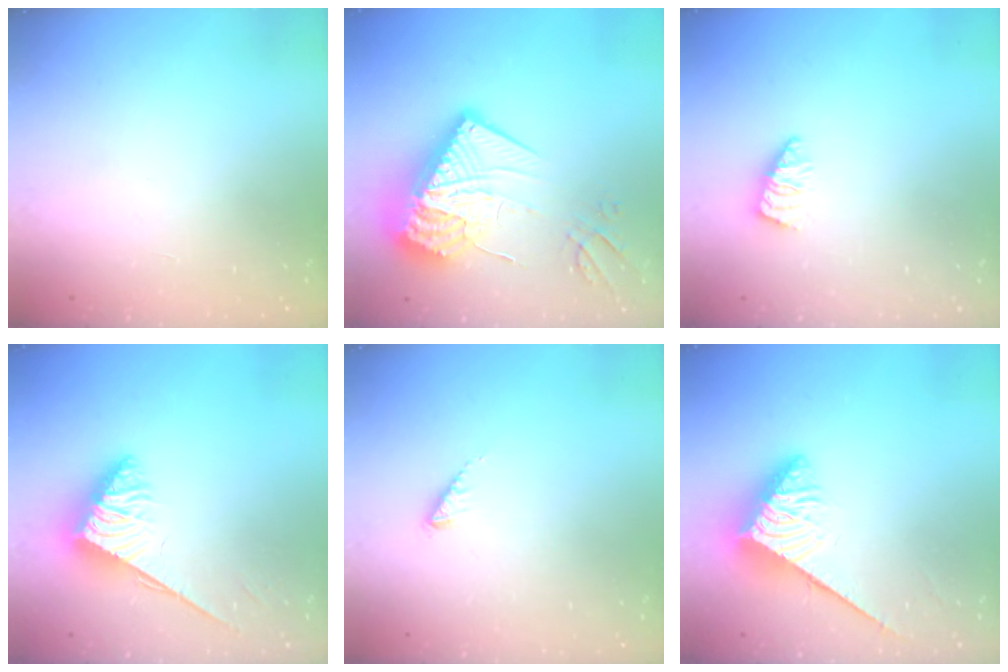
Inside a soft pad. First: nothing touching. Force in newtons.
{"total": 23.9, "press": 23.8, "slide": 2.2}
{"total": 1.8, "press": 1.8, "slide": 0.3}
{"total": 3.6, "press": 3.6, "slide": 0.6}
{"total": 0.8, "press": 0.8, "slide": 0.1}
{"total": 3.8, "press": 3.7, "slide": 0.6}